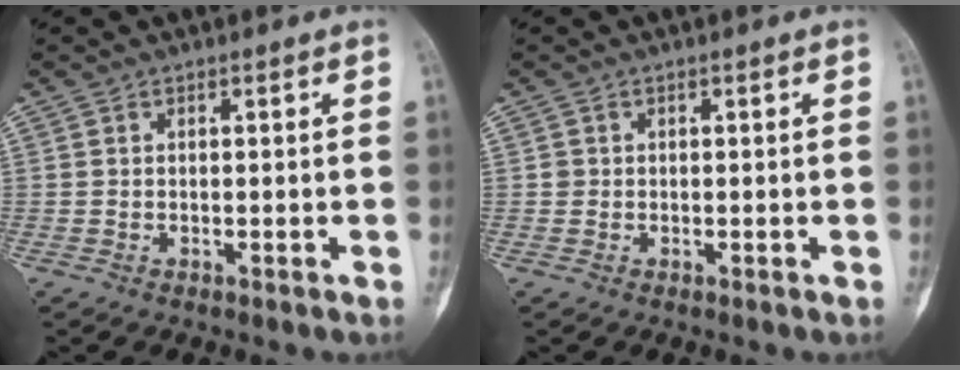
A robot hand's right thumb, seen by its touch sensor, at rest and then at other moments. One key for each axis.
{"total": 0.9, "fx": 0.0, "fy": 0.9, "fz": 0.1, "tx": 0.004, "ty": 0.004, "tz": -0.001}